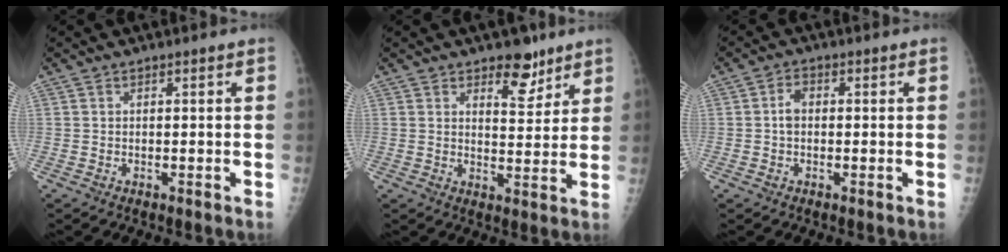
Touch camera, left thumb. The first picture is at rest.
{"total": 7.9, "force": [5.9, 3.5, 3.9], "torque": [-0.027, -0.046, 0.091]}
{"total": 2.9, "force": [0.0, 2.0, 2.1], "torque": [-0.036, 0.007, -0.005]}